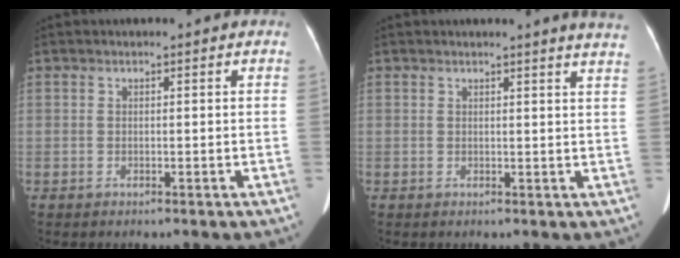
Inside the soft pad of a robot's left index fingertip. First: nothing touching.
{"total": 6.0, "force": [5.6, -0.4, 2.1], "torque": [-0.023, -0.021, 0.035]}